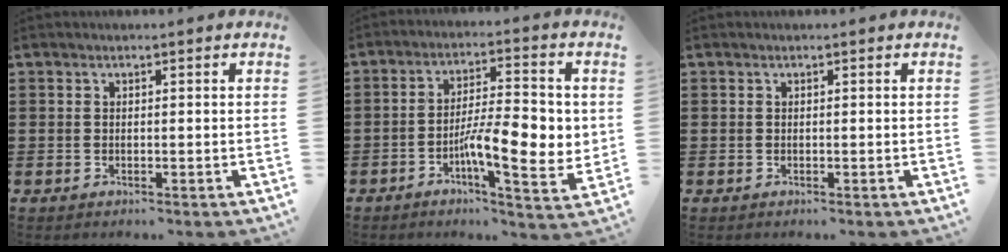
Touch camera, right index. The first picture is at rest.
{"total": 9.8, "force": [-1.7, 3.0, 9.2], "torque": [-0.148, -0.010, -0.030]}
{"total": 0.0}